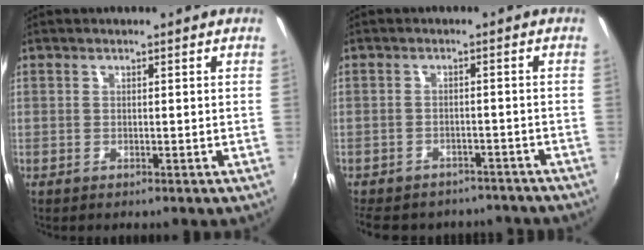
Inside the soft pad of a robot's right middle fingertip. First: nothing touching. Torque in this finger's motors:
{"motor_torque": [1.04, -1.10, 0.32, 0.14]}